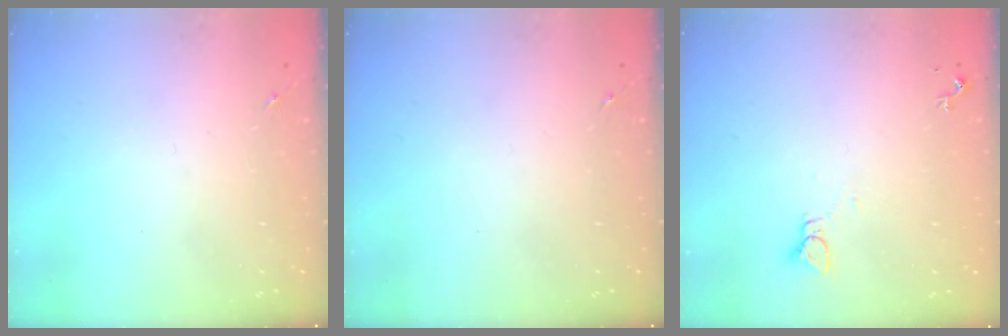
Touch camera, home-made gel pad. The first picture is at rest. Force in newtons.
{"total": 0.0}
{"total": 2.2, "press": 2.2, "slide": 0.1}